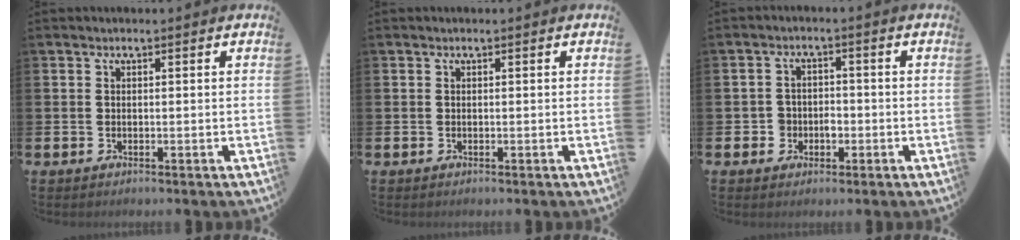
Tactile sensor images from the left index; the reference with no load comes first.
{"total": 0.0}
{"total": 2.7, "force": [-1.0, 2.4, 0.5], "torque": [-0.014, 0.003, -0.026]}